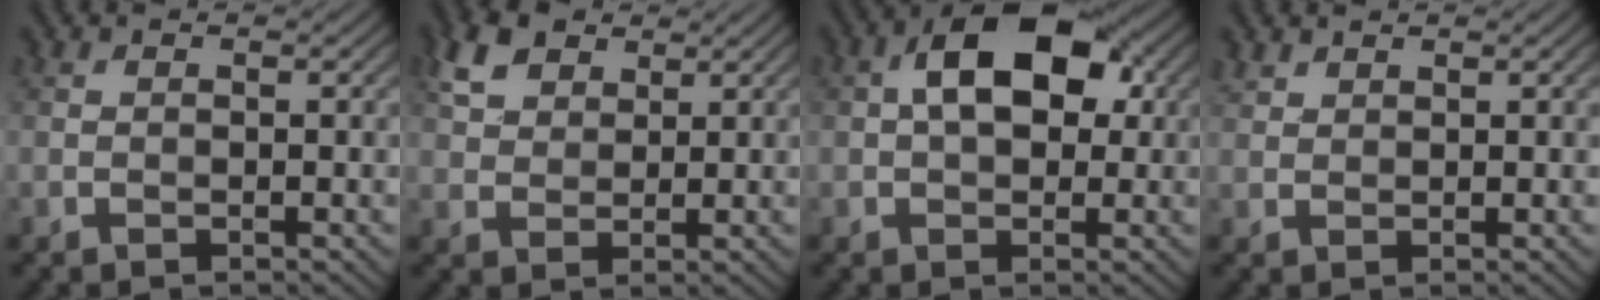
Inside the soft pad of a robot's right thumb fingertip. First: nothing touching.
{"total": 5.3, "force": [3.0, 3.3, 2.8], "torque": [-0.065, 0.008, 0.058]}
{"total": 9.1, "force": [1.7, 5.4, 7.2], "torque": [-0.118, 0.018, 0.019]}
{"total": 1.8, "force": [1.5, 0.8, 0.4], "torque": [-0.012, 0.003, 0.036]}